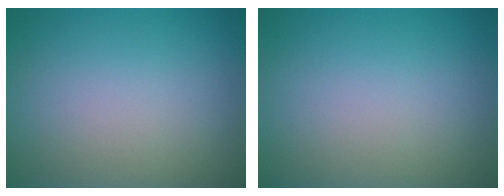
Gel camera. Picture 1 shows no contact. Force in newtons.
{"total": 0.0}